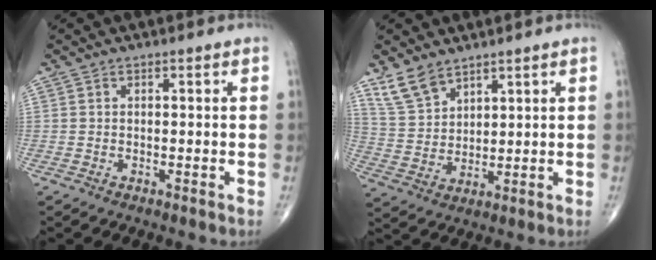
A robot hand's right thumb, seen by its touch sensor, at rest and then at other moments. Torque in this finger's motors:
{"motor_torque": [0.13, 1.00, 0.04, 0.02, 0.01]}